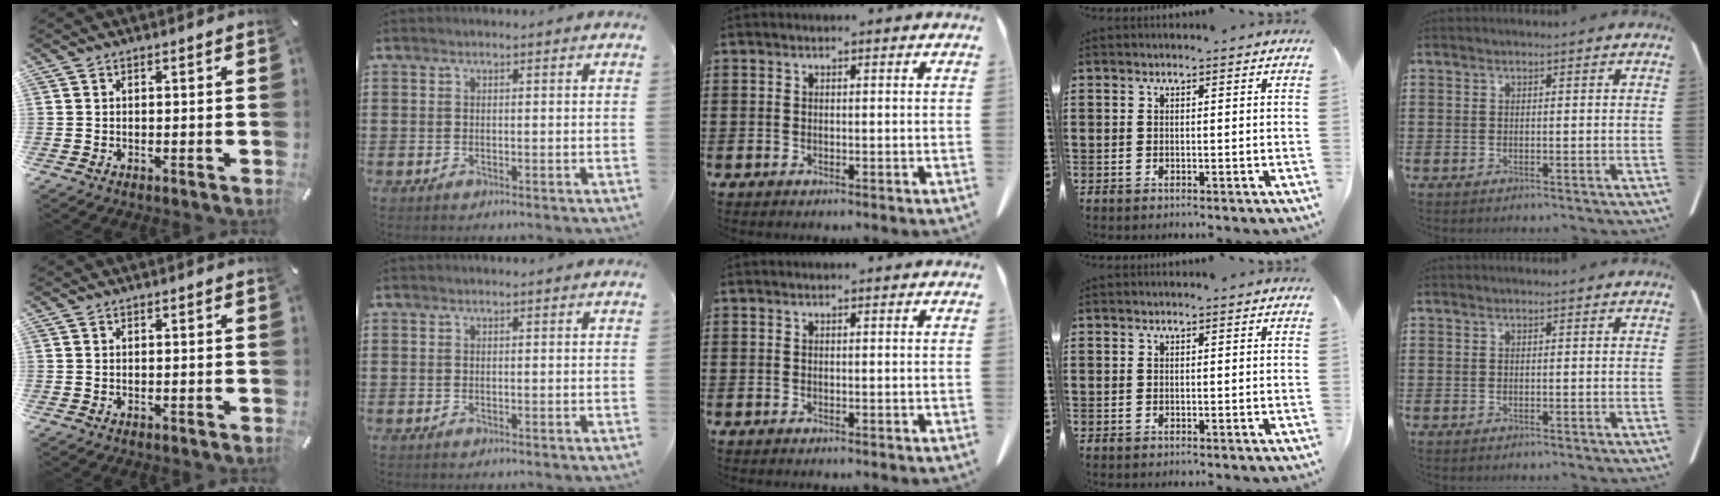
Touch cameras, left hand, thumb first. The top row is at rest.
{}